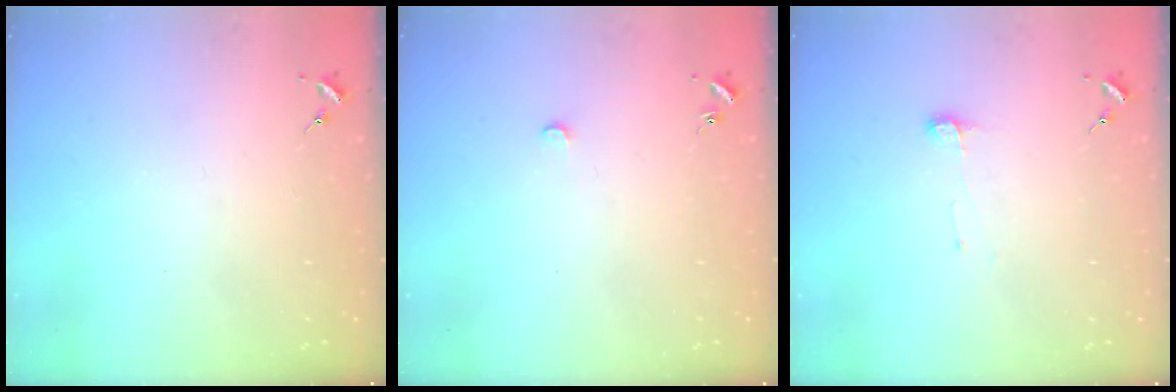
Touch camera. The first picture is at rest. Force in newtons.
{"total": 3.8, "press": 3.8, "slide": 0.3}
{"total": 5.1, "press": 5.0, "slide": 0.6}